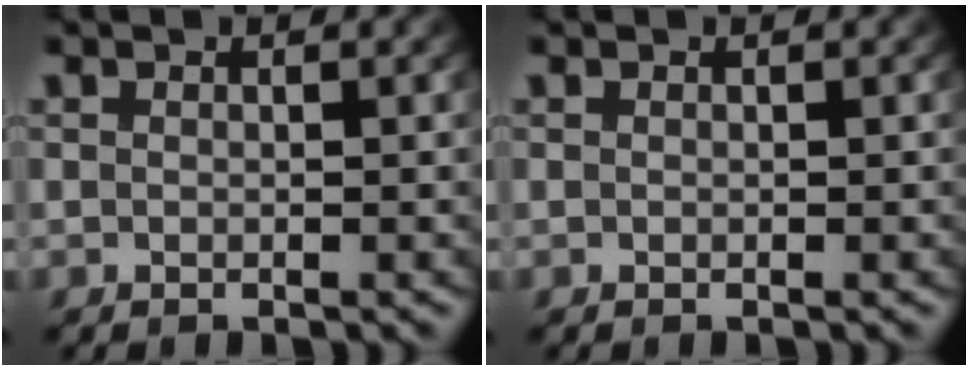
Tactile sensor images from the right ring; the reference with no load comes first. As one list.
[{"total": 0.0}]